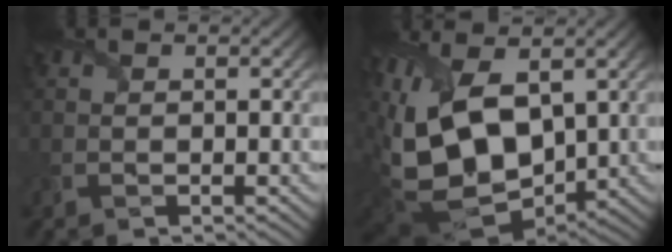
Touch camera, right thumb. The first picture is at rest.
{"total": 17.5, "force": [0.1, 10.1, 14.2], "torque": [-0.335, -0.025, 0.010]}